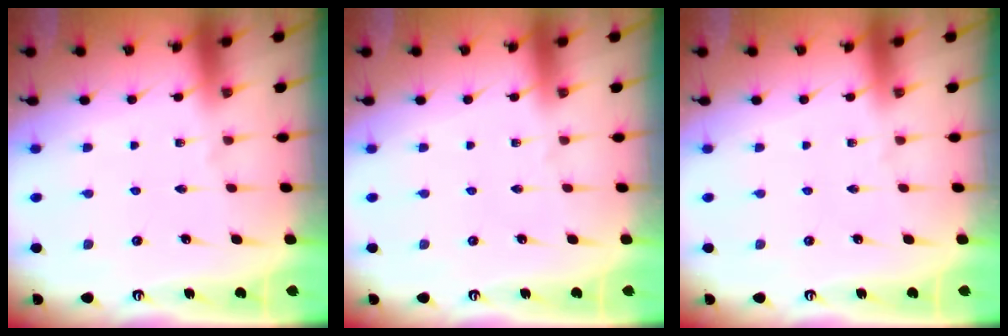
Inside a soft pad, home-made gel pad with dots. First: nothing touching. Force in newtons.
{"total": 0.0}
{"total": 0.0}